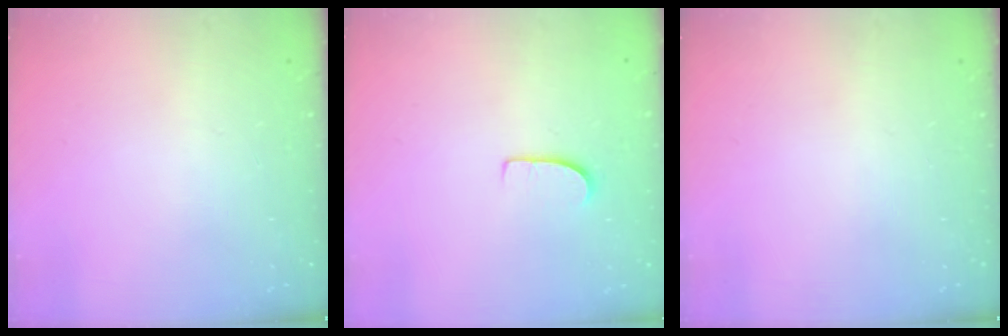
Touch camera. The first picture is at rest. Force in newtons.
{"total": 6.7, "press": 6.7, "slide": 0.3}
{"total": 0.0}